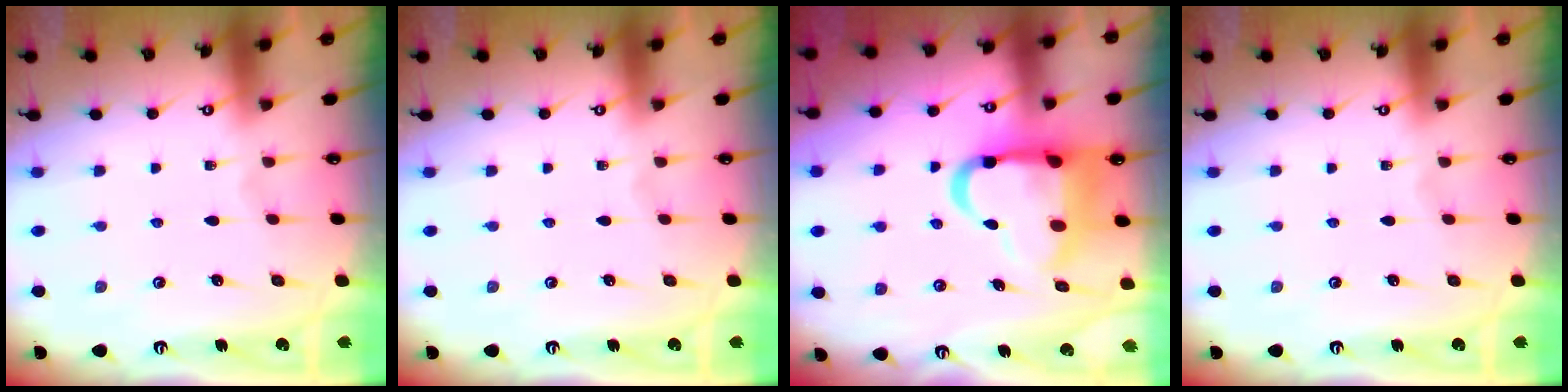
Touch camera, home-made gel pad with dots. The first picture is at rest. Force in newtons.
{"total": 0.0}
{"total": 16.2, "press": 16.1, "slide": 1.9}
{"total": 0.0}